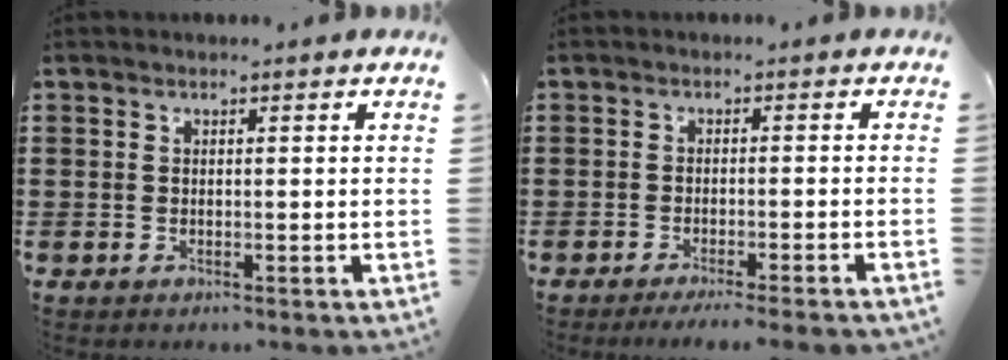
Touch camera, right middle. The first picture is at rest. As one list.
[{"total": 2.3, "force": [-1.9, -0.3, 1.1], "torque": [-0.018, 0.002, -0.038]}]